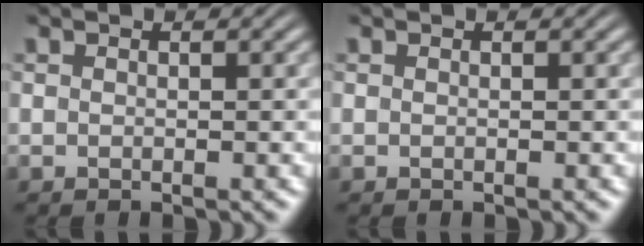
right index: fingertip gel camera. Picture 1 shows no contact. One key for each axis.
{"total": 0.0}